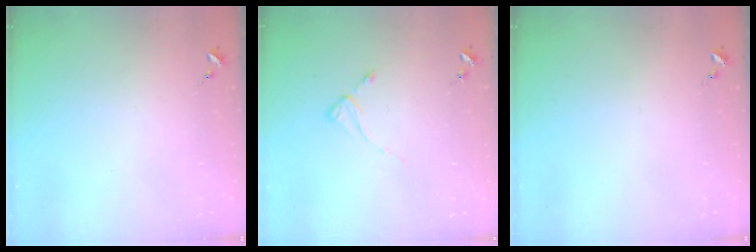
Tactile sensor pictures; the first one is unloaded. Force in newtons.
{"total": 2.6, "press": 2.6, "slide": 0.3}
{"total": 0.0}